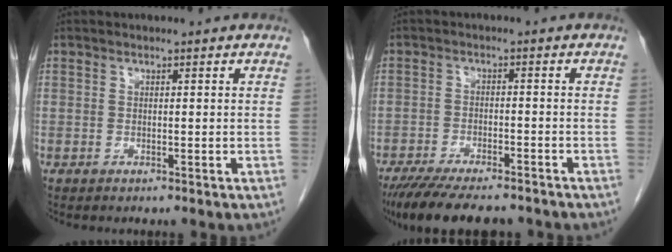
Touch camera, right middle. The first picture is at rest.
{"total": 13.4, "force": [-11.3, 3.1, 6.5], "torque": [-0.121, -0.021, -0.168]}